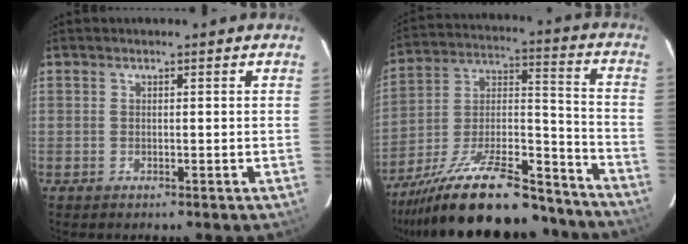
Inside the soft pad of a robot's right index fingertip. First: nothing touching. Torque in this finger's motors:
{"motor_torque": [1.12, -1.01, 1.05, 0.21]}